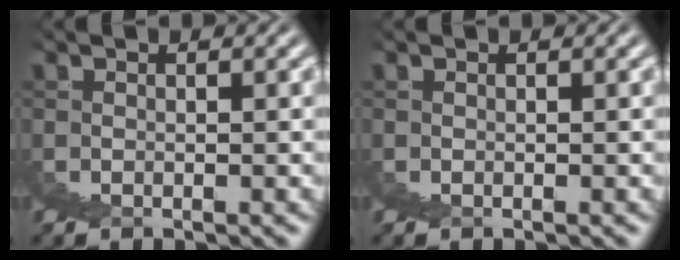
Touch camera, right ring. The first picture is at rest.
{"total": 0.0}